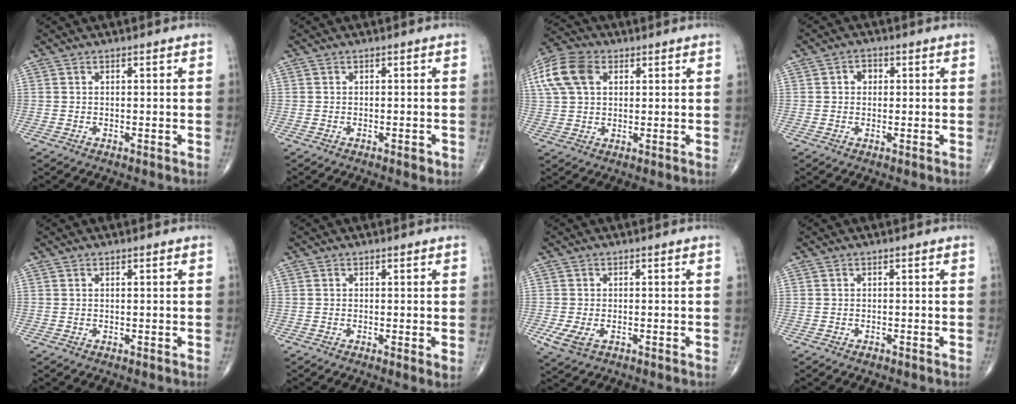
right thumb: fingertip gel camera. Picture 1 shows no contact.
{"total": 1.1, "force": [-0.5, 0.5, 0.8], "torque": [-0.010, -0.001, -0.008]}
{"total": 12.2, "force": [4.1, 8.3, 8.1], "torque": [-0.178, 0.014, 0.074]}
{"total": 2.3, "force": [0.3, 2.0, 1.2], "torque": [-0.006, 0.006, 0.001]}
{"total": 0.0}
{"total": 1.4, "force": [0.0, 0.4, 1.4], "torque": [-0.027, -0.008, -0.005]}
{"total": 4.2, "force": [-1.3, 2.5, 3.1], "torque": [-0.073, -0.005, -0.021]}
{"total": 0.5, "force": [-0.4, 0.3, 0.2], "torque": [-0.004, 0.001, -0.008]}